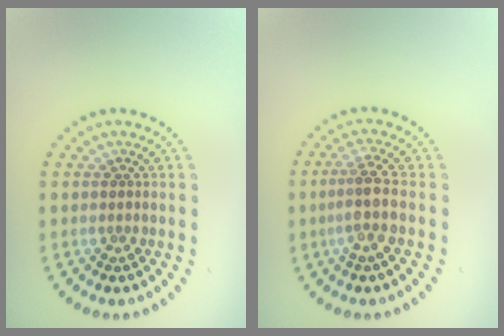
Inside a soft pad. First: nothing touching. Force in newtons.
{"total": 2.5, "press": 2.0, "slide": 1.5}